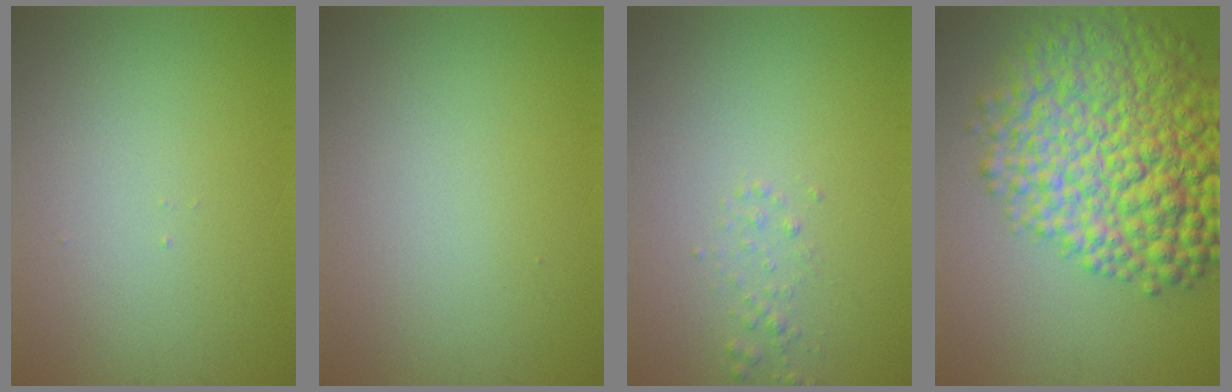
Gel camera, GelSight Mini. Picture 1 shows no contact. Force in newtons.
{"total": 0.0}
{"total": 0.9, "press": 0.9, "slide": 0.0}
{"total": 13.2, "press": 13.2, "slide": 0.3}